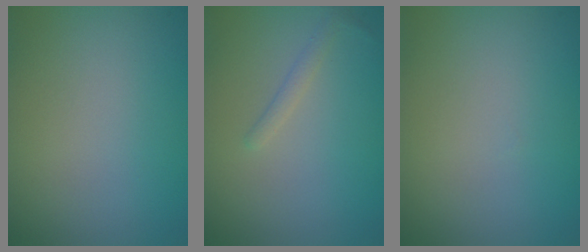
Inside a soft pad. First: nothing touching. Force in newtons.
{"total": 1.1, "press": 1.1, "slide": 0.1}
{"total": 0.0}